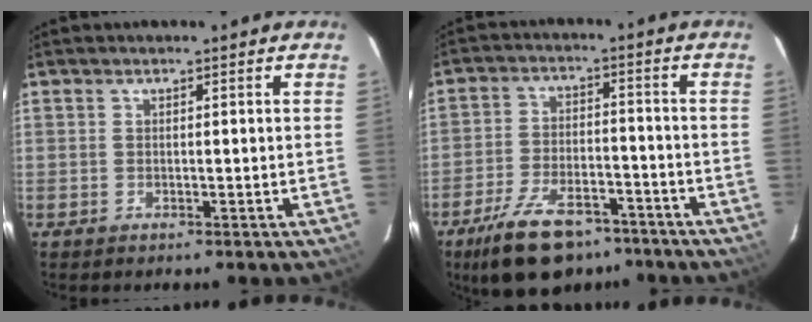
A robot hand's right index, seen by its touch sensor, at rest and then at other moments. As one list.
[{"total": 15.0, "force": [-10.7, 6.9, 7.9], "torque": [-0.172, -0.008, -0.171]}]